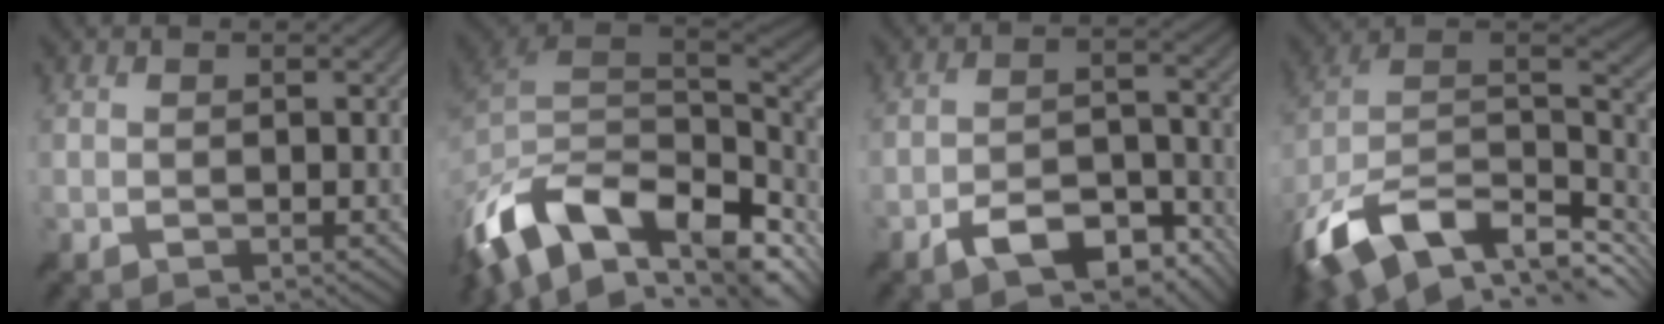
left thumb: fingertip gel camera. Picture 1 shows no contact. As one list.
[{"total": 16.3, "force": [-6.9, 9.5, 11.4], "torque": [-0.259, -0.030, -0.107]}, {"total": 8.4, "force": [-5.9, 3.4, 5.0], "torque": [-0.078, 0.000, -0.105]}, {"total": 16.7, "force": [-7.7, 9.6, 11.2], "torque": [-0.270, -0.026, -0.122]}]